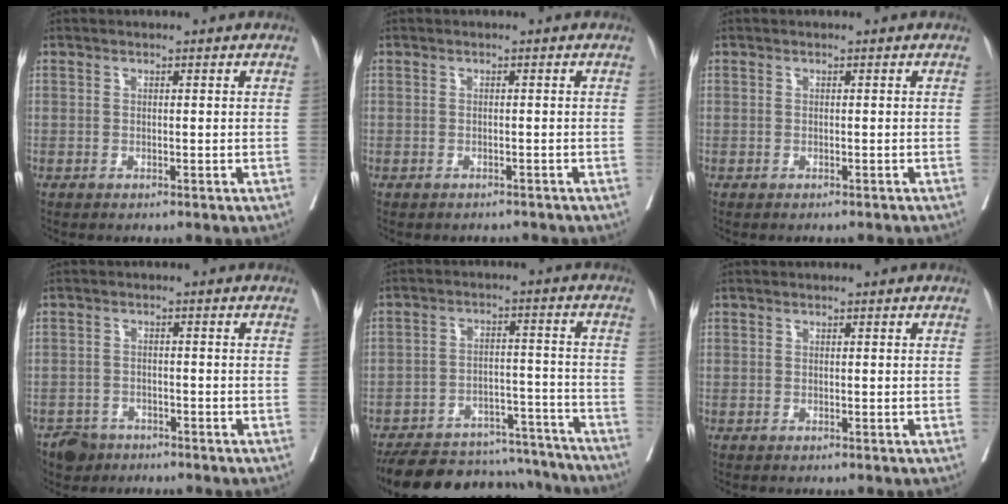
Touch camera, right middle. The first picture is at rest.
{"total": 1.6, "force": [-1.6, 0.3, 0.2], "torque": [-0.003, -0.003, -0.022]}
{"total": 2.4, "force": [-2.2, -0.4, 0.9], "torque": [-0.014, -0.007, -0.025]}
{"total": 3.9, "force": [-3.0, 2.5, 0.2], "torque": [-0.002, 0.004, -0.052]}
{"total": 20.3, "force": [-18.5, 5.8, 5.9], "torque": [-0.097, 0.013, -0.255]}
{"total": 0.0}